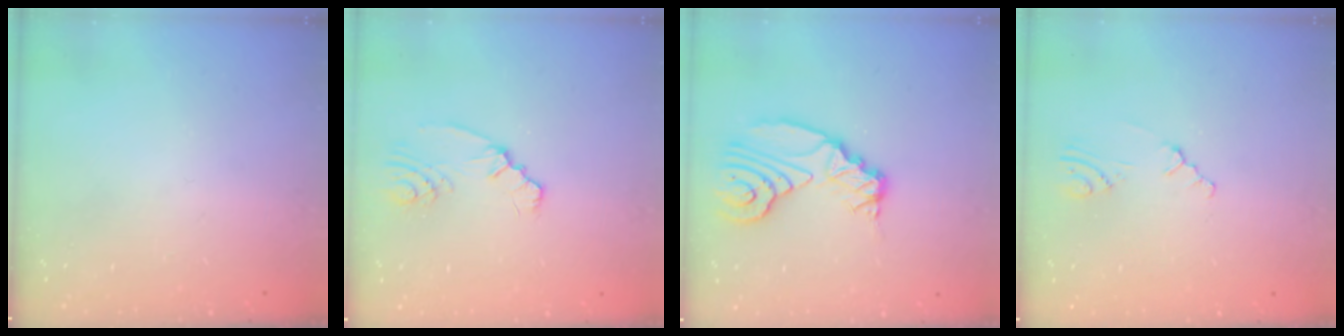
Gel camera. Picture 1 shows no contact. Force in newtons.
{"total": 2.3, "press": 2.3, "slide": 0.5}
{"total": 11.7, "press": 11.6, "slide": 1.6}
{"total": 1.3, "press": 1.2, "slide": 0.4}